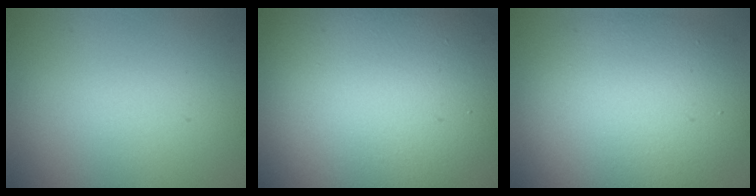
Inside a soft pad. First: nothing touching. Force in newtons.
{"total": 21.9, "press": 21.9, "slide": 1.3}
{"total": 10.2, "press": 10.2, "slide": 0.7}